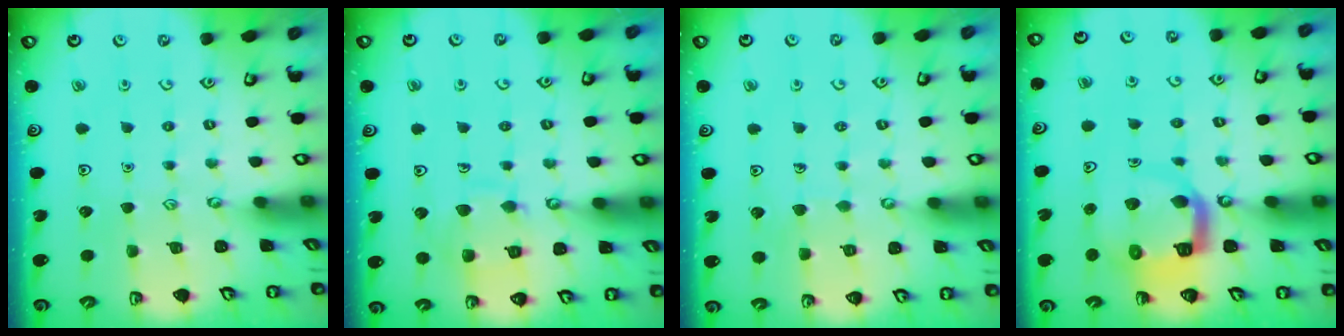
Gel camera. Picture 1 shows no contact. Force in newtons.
{"total": 9.7, "press": 9.6, "slide": 0.8}
{"total": 4.3, "press": 4.2, "slide": 0.3}
{"total": 9.0, "press": 9.0, "slide": 1.1}